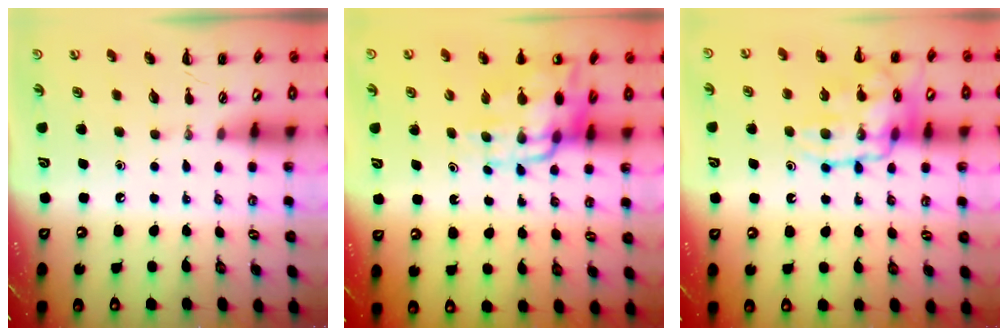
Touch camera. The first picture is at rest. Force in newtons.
{"total": 13.5, "press": 13.1, "slide": 3.4}
{"total": 16.1, "press": 16.0, "slide": 1.5}